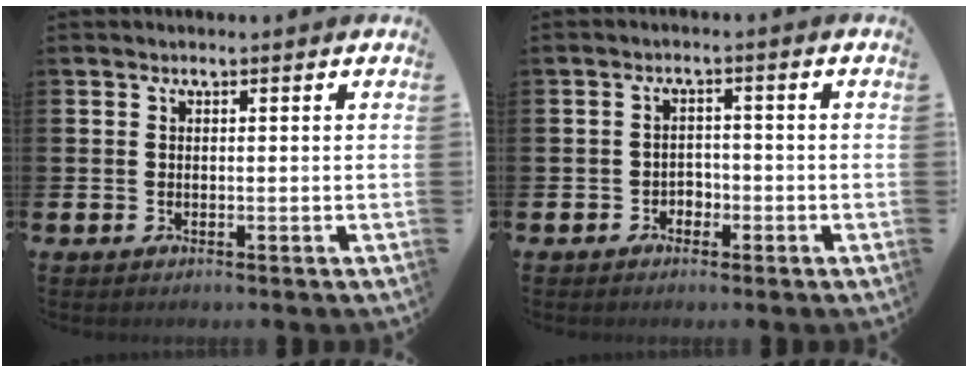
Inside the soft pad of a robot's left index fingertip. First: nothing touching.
{"total": 2.0, "force": [-1.3, 1.5, 0.3], "torque": [-0.006, 0.001, -0.032]}